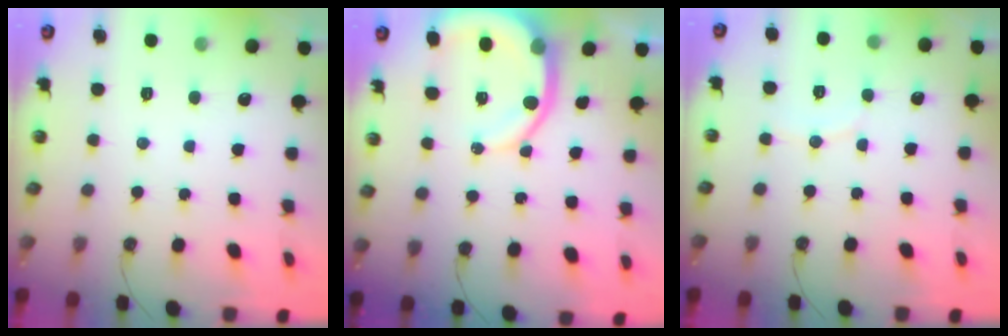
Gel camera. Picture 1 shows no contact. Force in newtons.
{"total": 9.6, "press": 9.5, "slide": 1.4}
{"total": 4.7, "press": 4.6, "slide": 0.5}